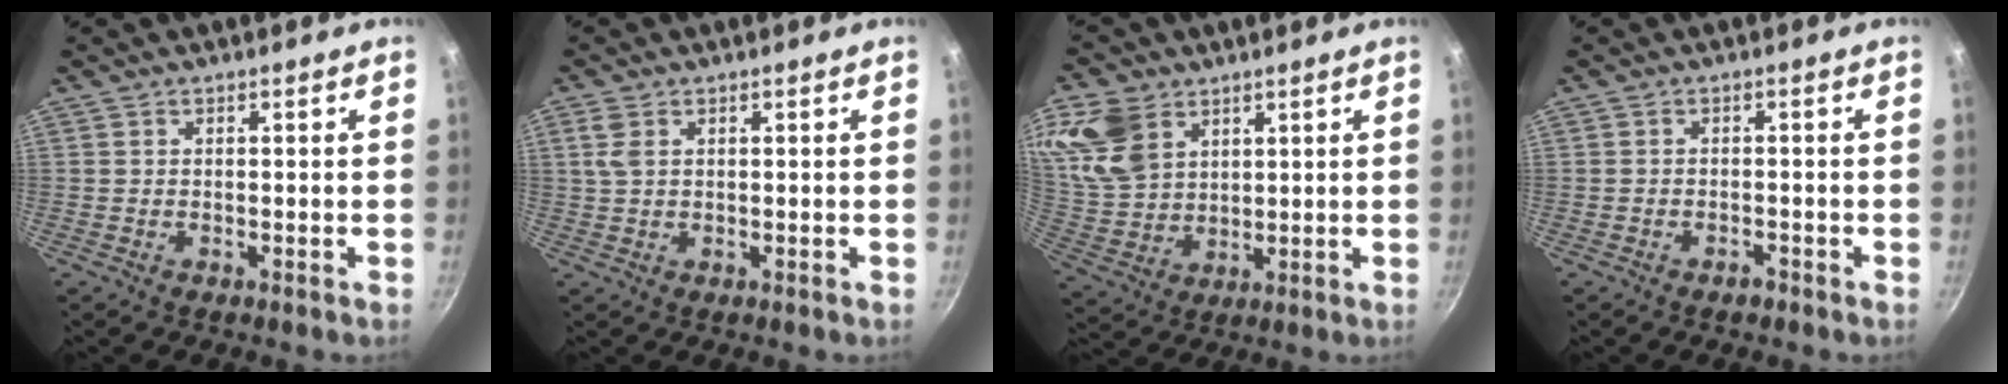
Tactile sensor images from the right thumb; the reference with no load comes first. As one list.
[{"total": 3.3, "force": [1.2, 2.1, 2.3], "torque": [-0.049, 0.002, 0.024]}, {"total": 13.0, "force": [6.1, 9.2, 6.9], "torque": [-0.126, -0.020, 0.130]}, {"total": 1.4, "force": [-1.1, 0.6, 0.6], "torque": [-0.009, 0.012, -0.015]}]